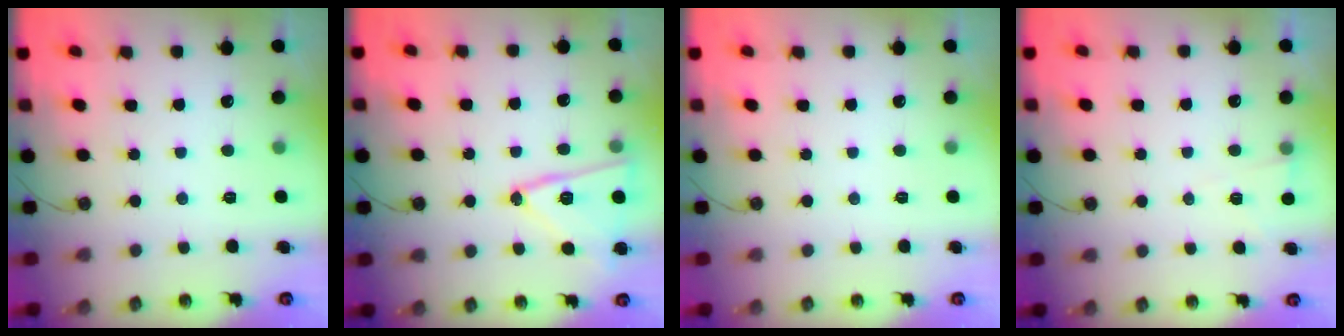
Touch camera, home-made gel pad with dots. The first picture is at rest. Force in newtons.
{"total": 14.7, "press": 14.7, "slide": 0.5}
{"total": 0.0}
{"total": 4.0, "press": 2.5, "slide": 3.1}